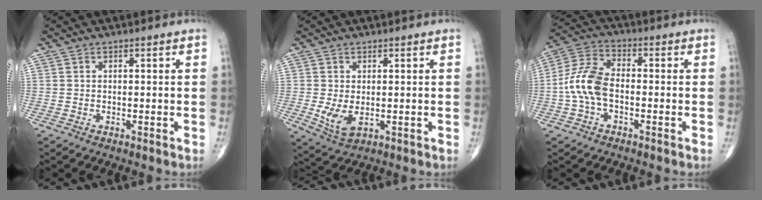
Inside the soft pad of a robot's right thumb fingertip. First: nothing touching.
{"total": 4.9, "force": [-0.3, 2.8, 4.1], "torque": [-0.082, -0.011, 0.006]}
{"total": 9.4, "force": [-1.7, 5.4, 7.5], "torque": [-0.161, 0.031, -0.043]}